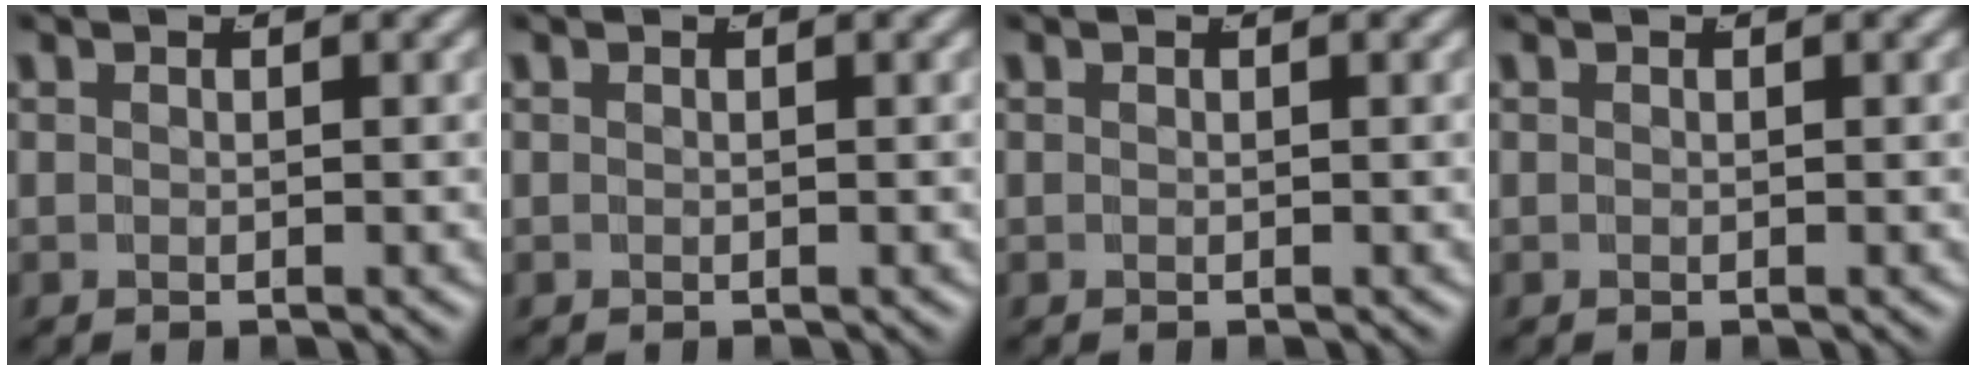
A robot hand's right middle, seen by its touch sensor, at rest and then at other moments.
{"total": 0.0}
{"total": 0.0}
{"total": 0.0}